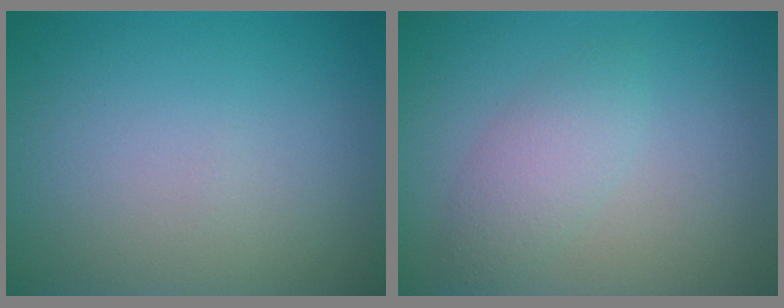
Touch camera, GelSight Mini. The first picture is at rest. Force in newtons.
{"total": 2.4, "press": 2.4, "slide": 0.0}